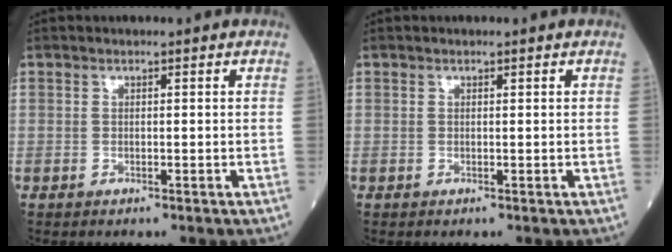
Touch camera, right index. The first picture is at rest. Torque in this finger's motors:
{"motor_torque": [-0.08, 0.01, -0.04, -0.01]}